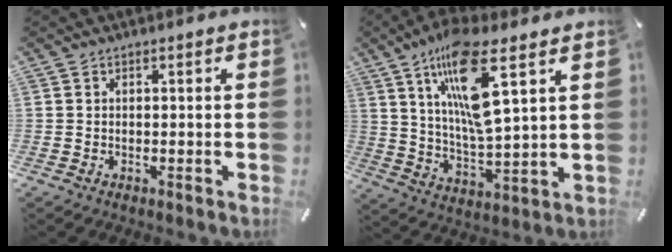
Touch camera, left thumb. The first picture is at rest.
{"total": 16.3, "force": [8.7, 4.0, 13.2], "torque": [-0.266, -0.034, 0.138]}